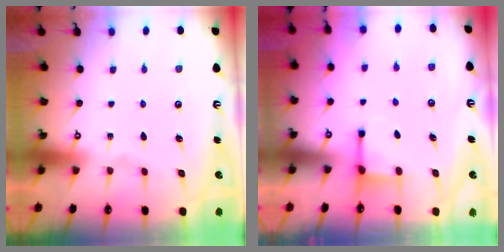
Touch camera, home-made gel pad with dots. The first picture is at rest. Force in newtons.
{"total": 2.3, "press": 2.2, "slide": 0.6}